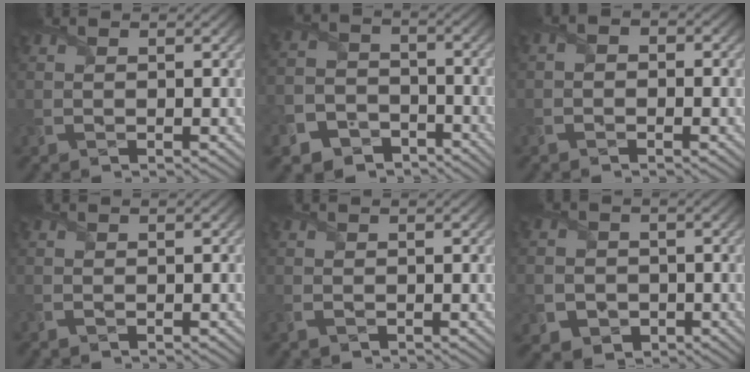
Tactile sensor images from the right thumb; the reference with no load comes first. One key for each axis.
{"total": 8.5, "fx": -5.8, "fy": 5.6, "fz": 2.6, "tx": -0.069, "ty": -0.023, "tz": -0.116}
{"total": 1.7, "fx": -0.8, "fy": 1.3, "fz": 0.8, "tx": -0.011, "ty": 0.004, "tz": -0.025}
{"total": 0.6, "fx": -0.6, "fy": 0.0, "fz": 0.1, "tx": 0.000, "ty": -0.002, "tz": -0.012}
{"total": 0.8, "fx": -0.5, "fy": 0.4, "fz": 0.4, "tx": -0.010, "ty": -0.001, "tz": -0.012}
{"total": 5.5, "fx": -2.2, "fy": 4.8, "fz": 1.6, "tx": -0.054, "ty": -0.012, "tz": -0.056}